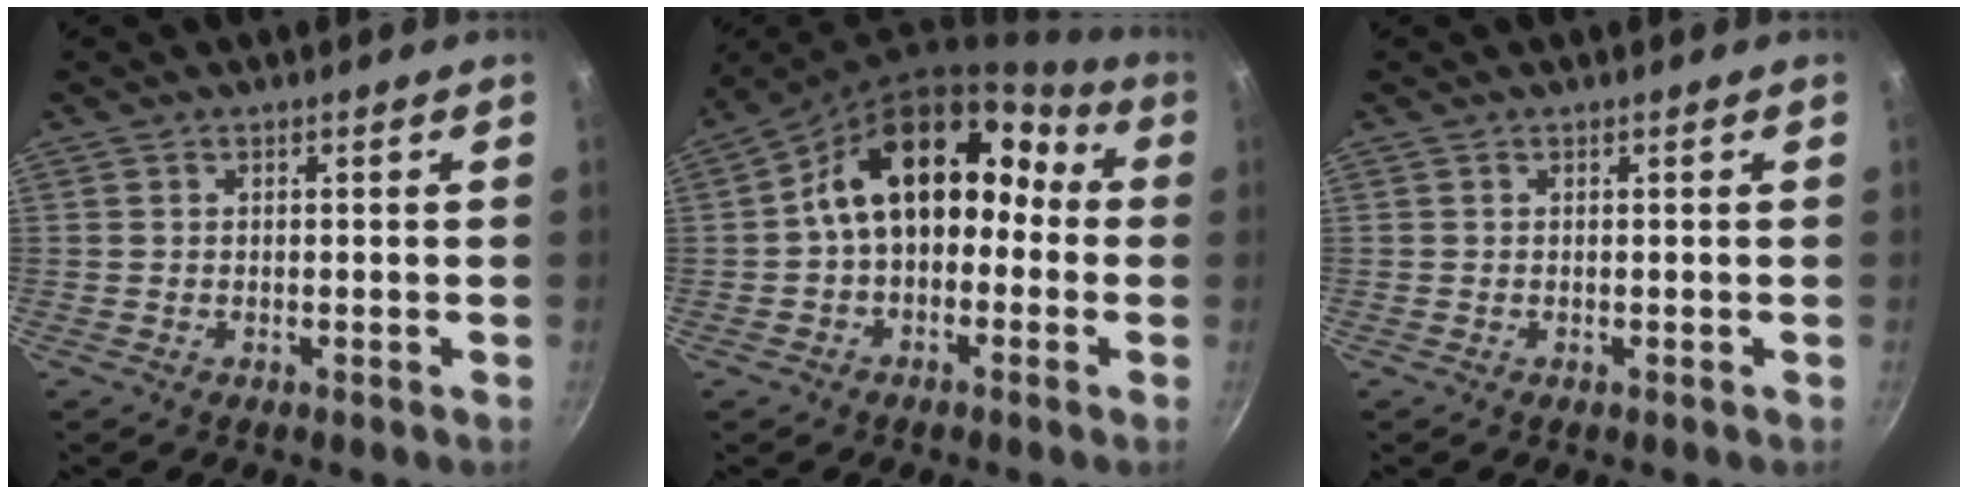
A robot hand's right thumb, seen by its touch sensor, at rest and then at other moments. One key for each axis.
{"total": 16.7, "fx": 0.1, "fy": 11.2, "fz": 12.4, "tx": -0.161, "ty": 0.058, "tz": -0.014}
{"total": 0.0}